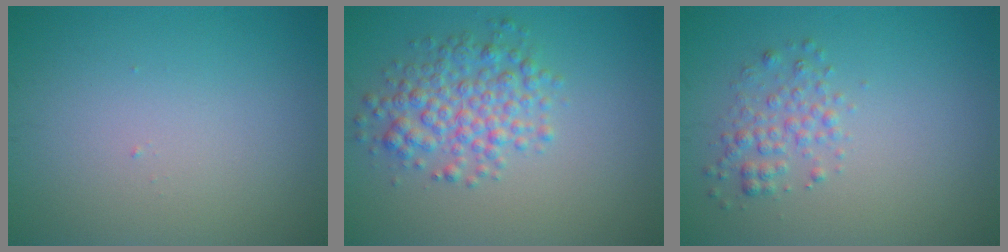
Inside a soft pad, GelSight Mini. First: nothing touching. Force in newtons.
{"total": 4.2, "press": 4.2, "slide": 0.0}
{"total": 2.0, "press": 2.0, "slide": 0.1}